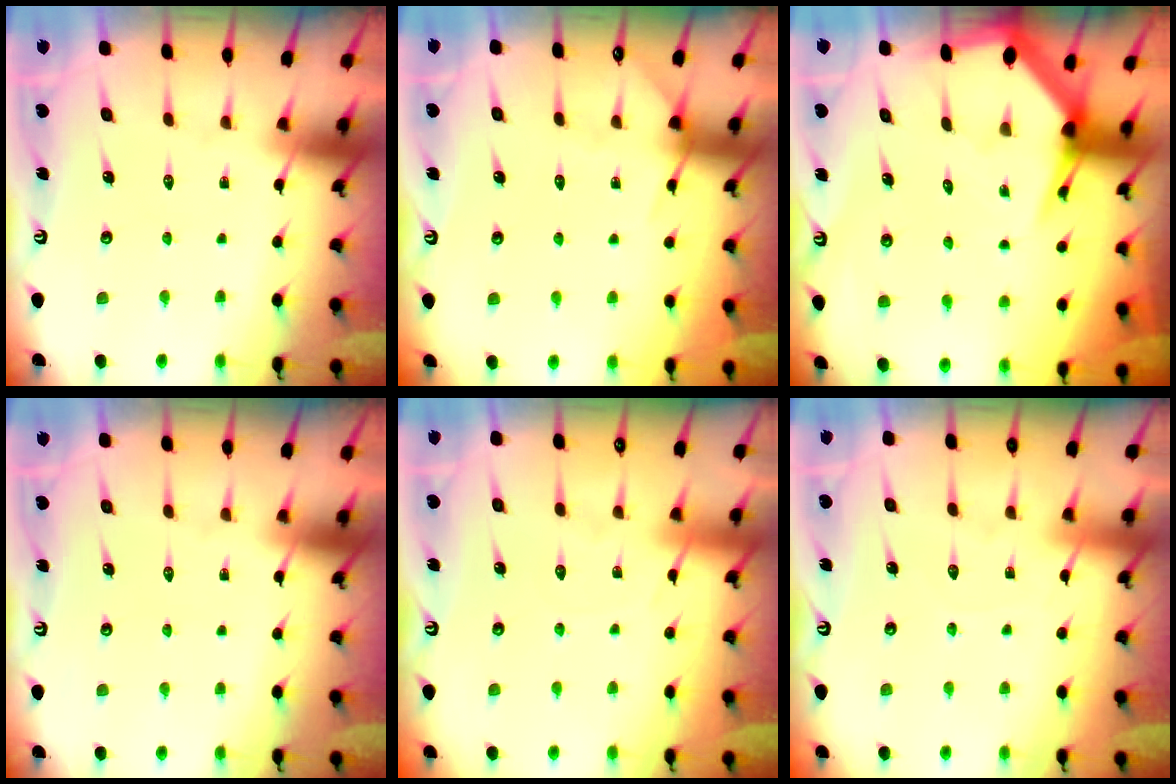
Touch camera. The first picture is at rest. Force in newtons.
{"total": 4.6, "press": 4.6, "slide": 0.5}
{"total": 4.1, "press": 4.0, "slide": 0.6}
{"total": 0.0}
{"total": 3.3, "press": 3.3, "slide": 0.4}
{"total": 4.1, "press": 4.1, "slide": 0.4}